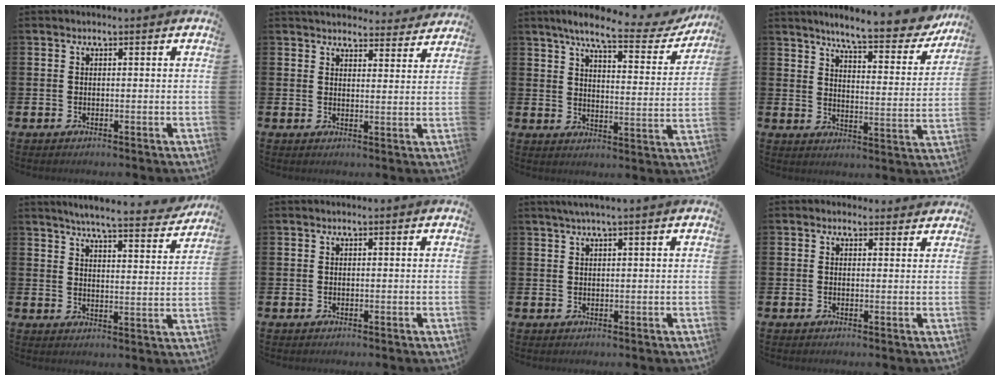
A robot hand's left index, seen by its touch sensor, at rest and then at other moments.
{"total": 4.3, "force": [4.2, 0.9, 0.2], "torque": [-0.008, -0.026, 0.075]}
{"total": 7.5, "force": [6.2, 1.2, 4.0], "torque": [-0.092, -0.034, 0.098]}
{"total": 7.6, "force": [7.1, 0.7, 2.7], "torque": [-0.064, -0.054, 0.118]}
{"total": 5.7, "force": [5.5, 0.0, 1.6], "torque": [-0.036, -0.041, 0.090]}
{"total": 0.0}
{"total": 1.8, "force": [1.3, -0.2, 1.3], "torque": [-0.028, 0.002, 0.024]}
{"total": 1.1, "force": [0.9, 0.6, 0.1], "torque": [0.004, 0.003, 0.014]}